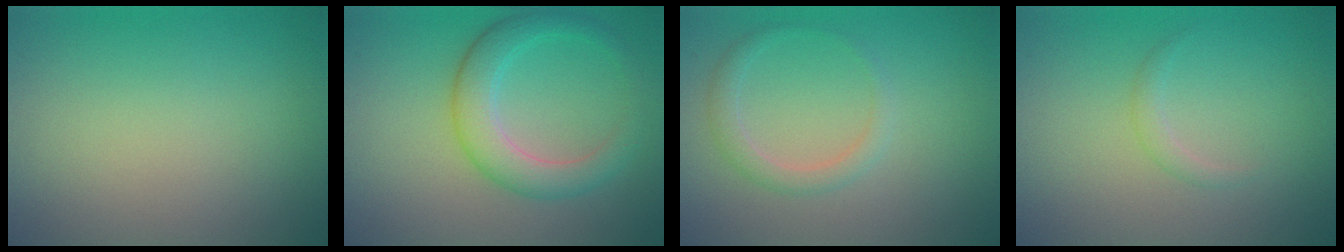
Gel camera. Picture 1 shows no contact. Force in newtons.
{"total": 4.2, "press": 4.2, "slide": 0.1}
{"total": 1.7, "press": 1.7, "slide": 0.1}
{"total": 0.9, "press": 0.9, "slide": 0.1}